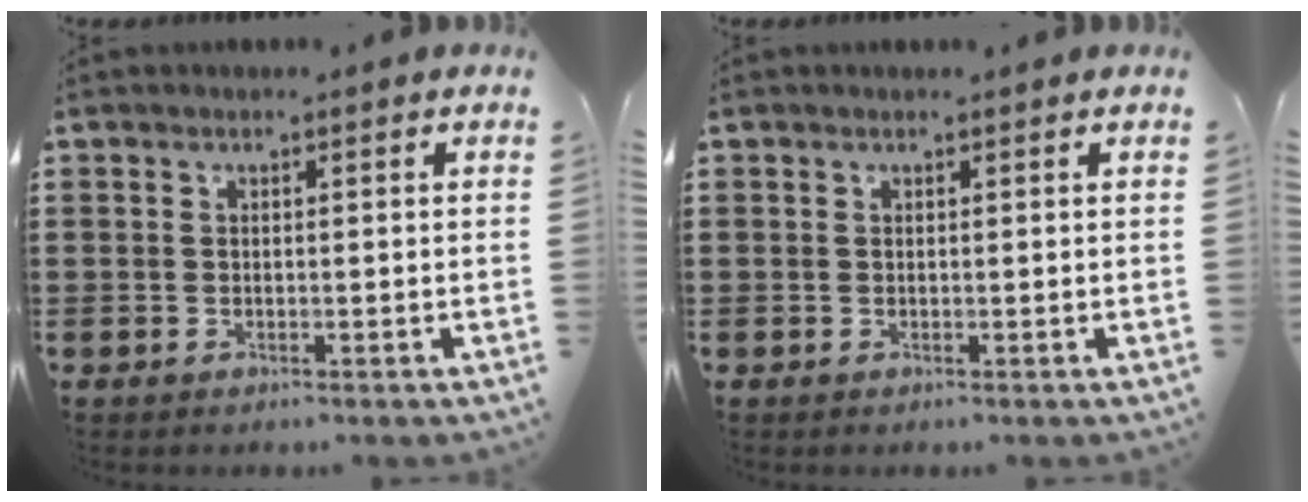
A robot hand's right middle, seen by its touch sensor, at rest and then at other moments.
{"total": 0.0}